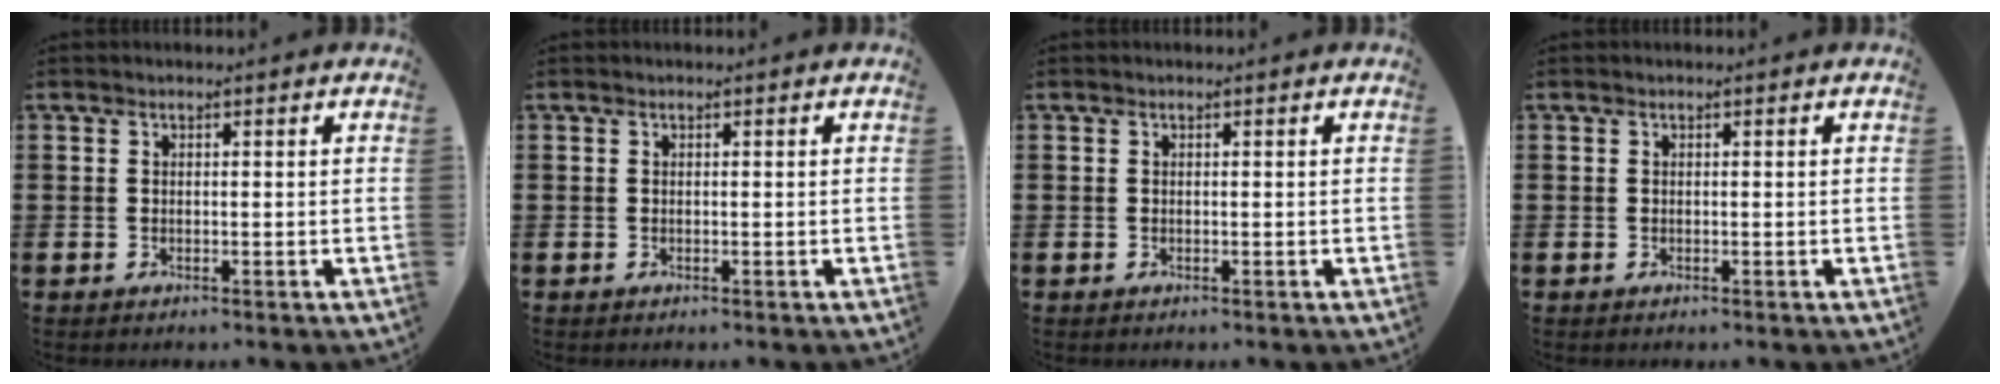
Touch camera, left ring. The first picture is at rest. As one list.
[{"total": 0.0}, {"total": 0.0}, {"total": 0.0}]